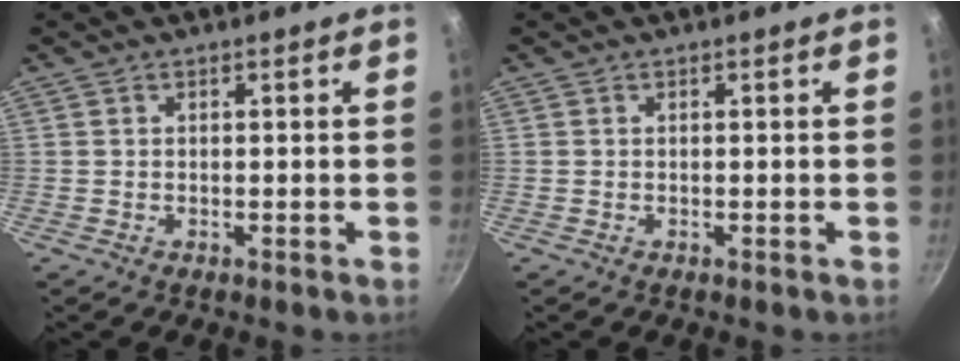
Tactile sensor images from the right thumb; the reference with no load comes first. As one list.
[{"total": 0.0}]